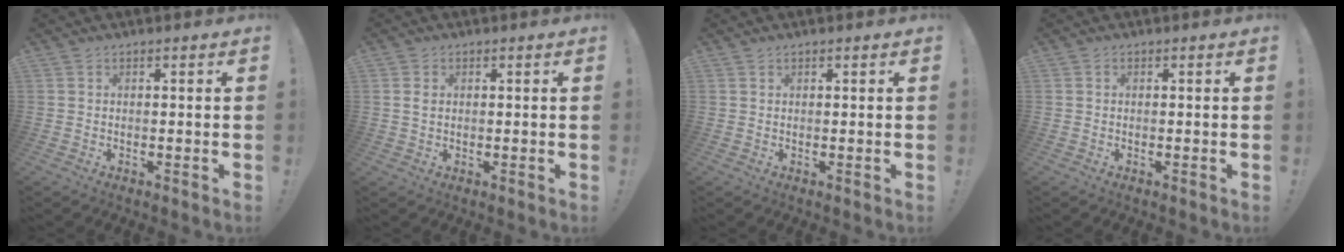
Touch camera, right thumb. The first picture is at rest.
{"total": 1.7, "force": [0.4, 1.3, 1.0], "torque": [-0.020, 0.004, 0.007]}
{"total": 0.5, "force": [0.4, 0.2, 0.2], "torque": [-0.002, -0.001, 0.008]}
{"total": 0.0}